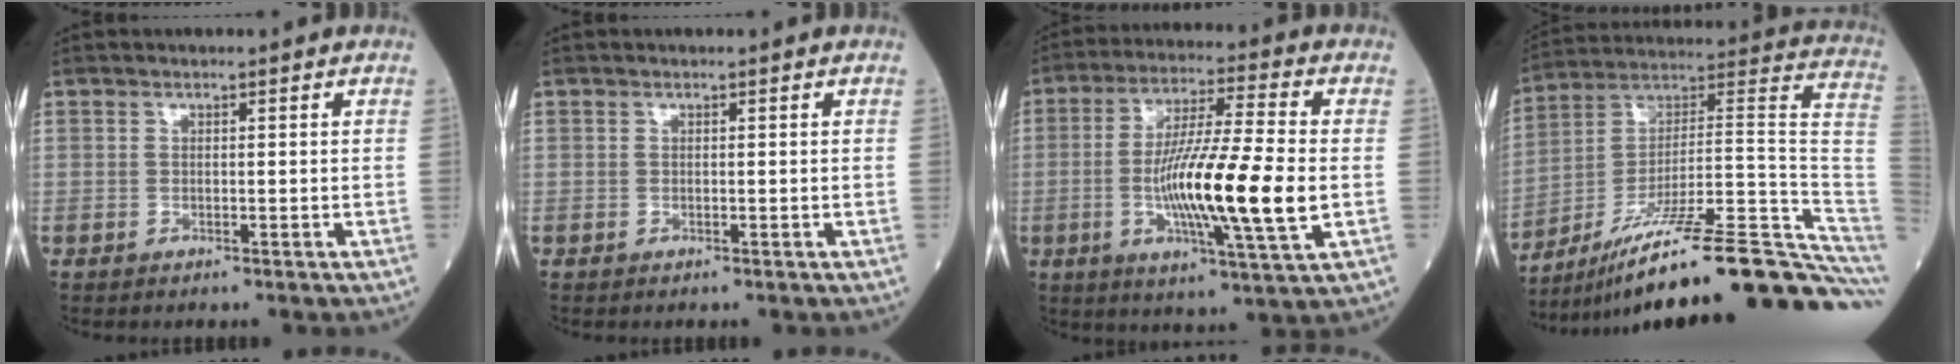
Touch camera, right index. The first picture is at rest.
{"total": 0.0}
{"total": 16.6, "force": [-2.3, 0.4, 16.4], "torque": [-0.294, -0.015, -0.045]}
{"total": 28.3, "force": [-20.5, 1.2, 19.6], "torque": [-0.191, 0.040, -0.320]}